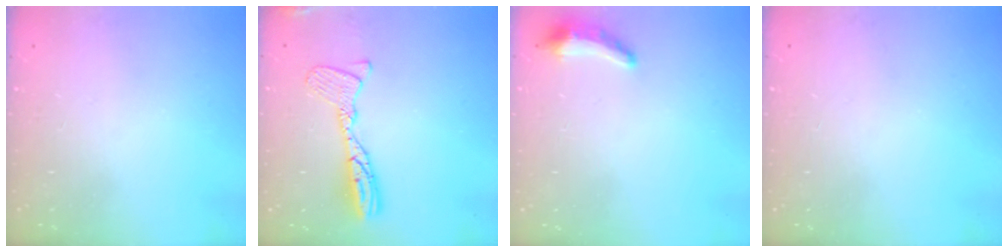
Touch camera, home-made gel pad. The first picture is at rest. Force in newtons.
{"total": 13.5, "press": 13.4, "slide": 1.3}
{"total": 7.2, "press": 6.9, "slide": 2.1}
{"total": 0.0}